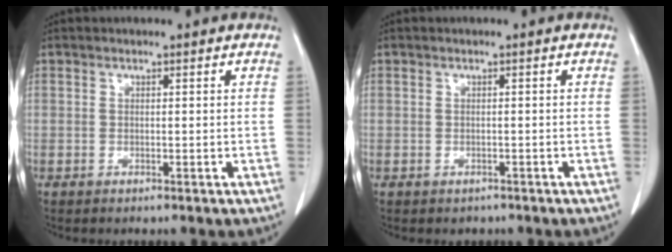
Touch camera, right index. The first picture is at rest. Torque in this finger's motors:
{"motor_torque": [-0.14, -0.08, -0.09, -0.05]}